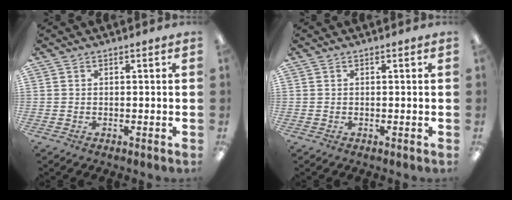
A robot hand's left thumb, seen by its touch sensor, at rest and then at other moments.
{"total": 0.0}